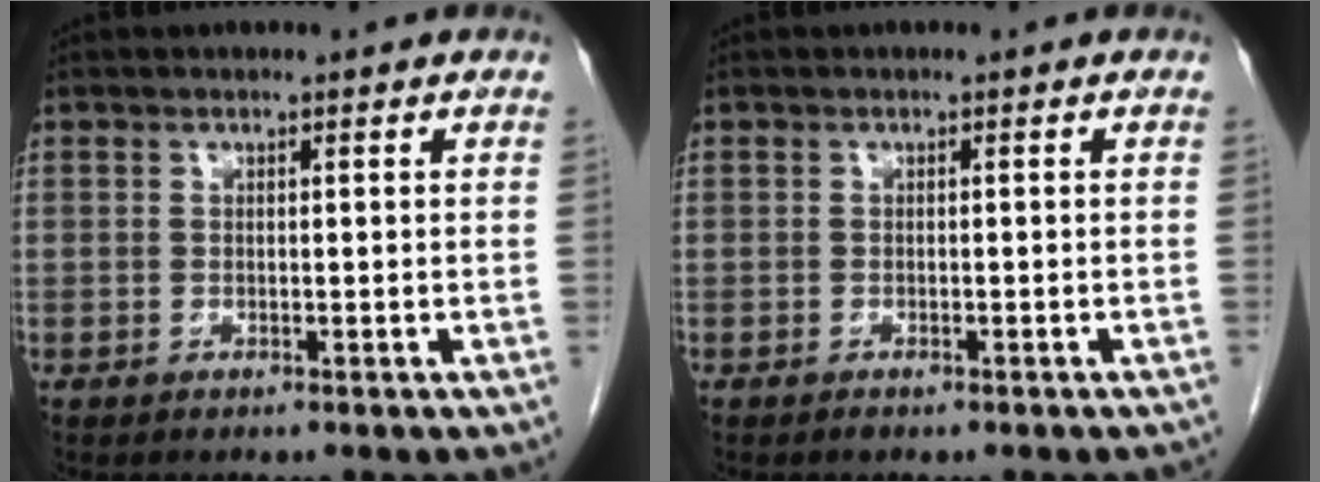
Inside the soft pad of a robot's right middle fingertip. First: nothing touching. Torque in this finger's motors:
{"motor_torque": [-0.13, -0.07, 0.03, 0.00]}